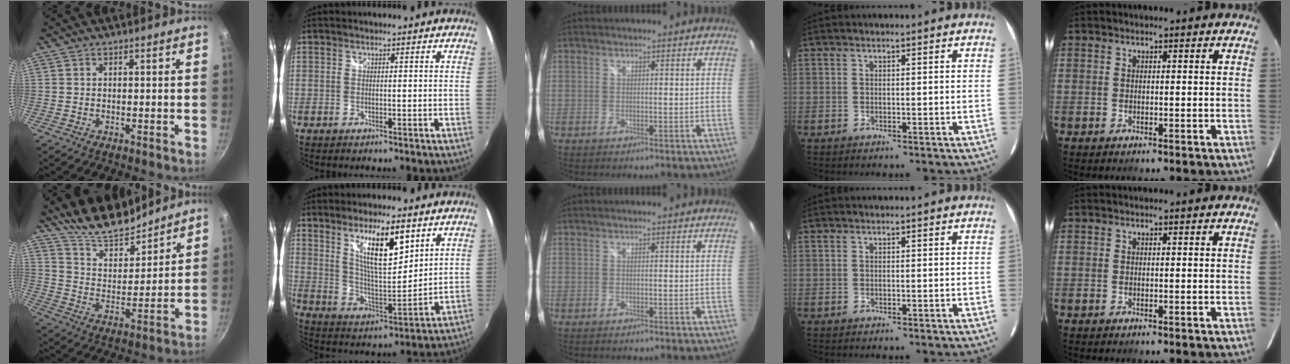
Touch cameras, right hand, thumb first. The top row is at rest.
{"thumb": {"total": 12.3, "force": [11.1, 3.7, 3.7], "torque": [-0.036, -0.084, 0.198]}, "index": {"total": 12.4, "force": [6.7, 3.3, 10.0], "torque": [-0.168, 0.000, 0.130]}}